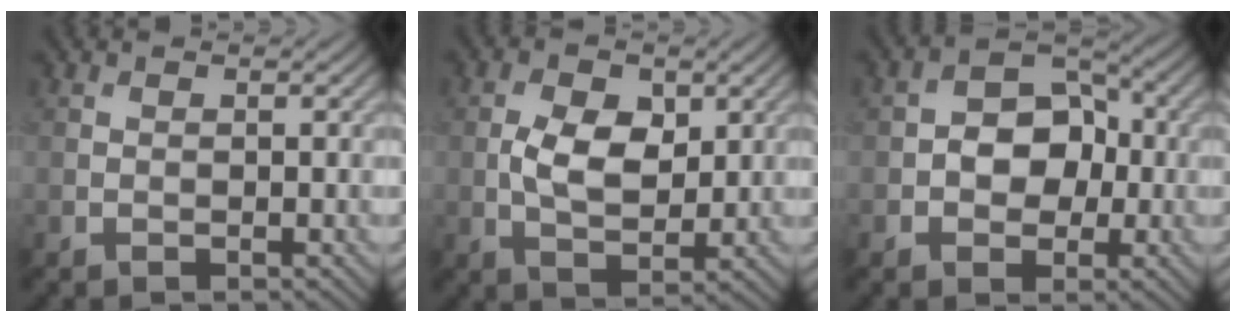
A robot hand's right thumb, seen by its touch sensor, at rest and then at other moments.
{"total": 6.0, "force": [0.9, 3.6, 4.7], "torque": [-0.091, -0.003, 0.016]}
{"total": 6.1, "force": [-0.5, 4.6, 4.0], "torque": [-0.052, 0.007, -0.020]}